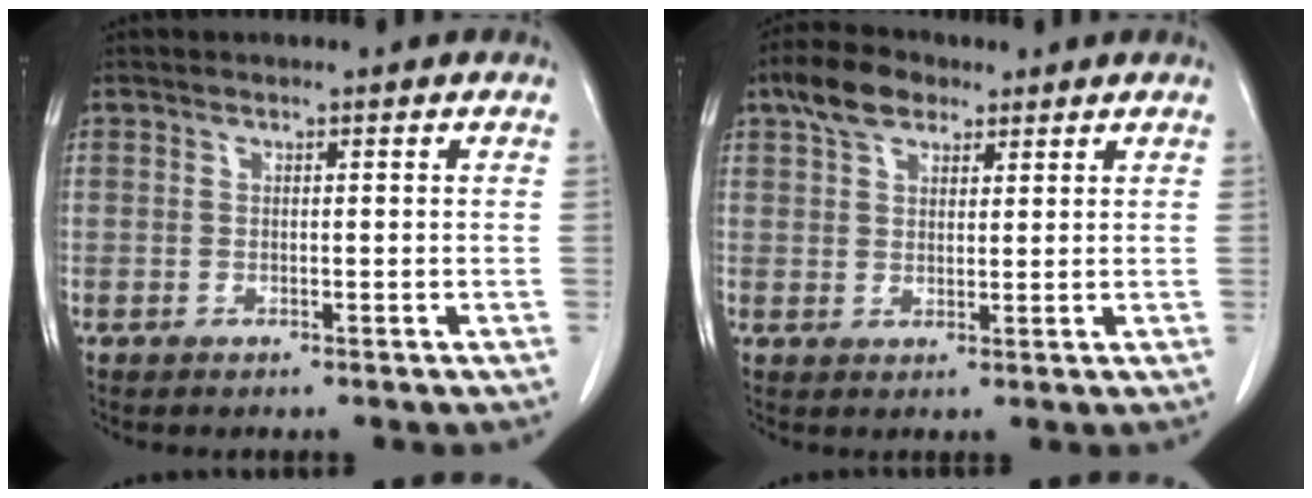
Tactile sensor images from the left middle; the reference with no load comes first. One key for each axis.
{"total": 5.9, "fx": 3.8, "fy": 3.1, "fz": 3.2, "tx": -0.064, "ty": 0.019, "tz": 0.072}